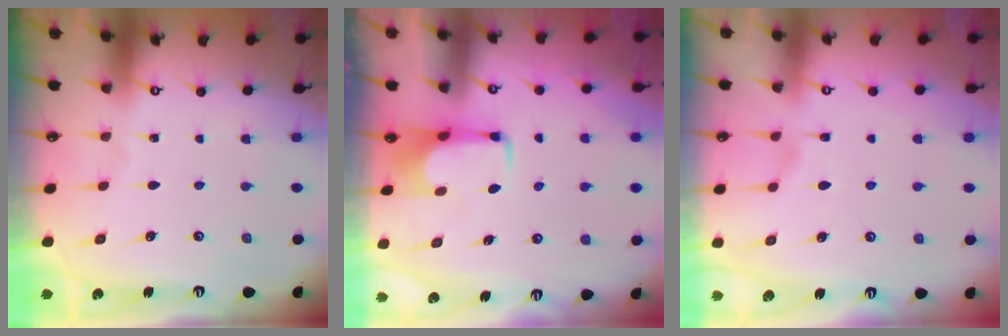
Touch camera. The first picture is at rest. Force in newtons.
{"total": 1.5, "press": 1.5, "slide": 0.2}
{"total": 1.8, "press": 1.3, "slide": 1.3}